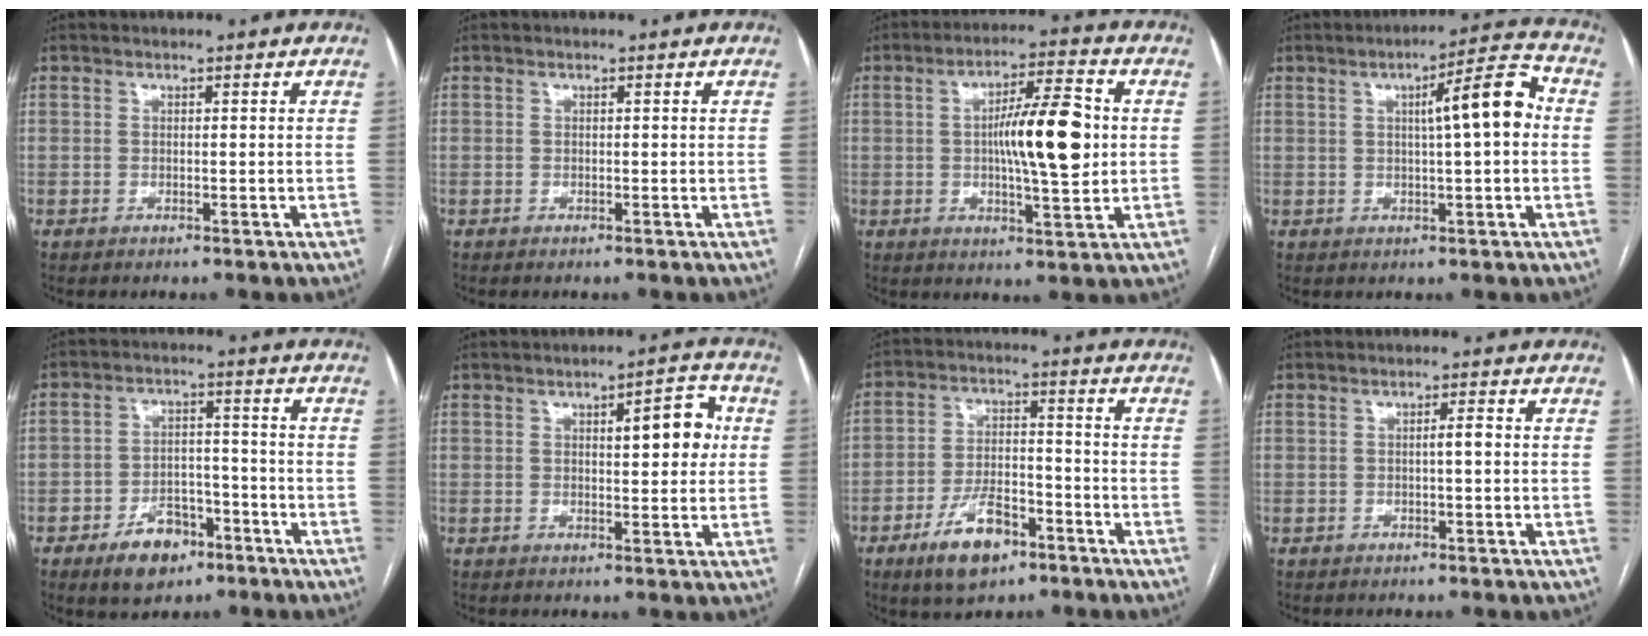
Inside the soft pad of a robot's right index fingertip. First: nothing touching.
{"total": 0.0}
{"total": 11.5, "force": [0.6, 2.0, 11.3], "torque": [-0.185, 0.012, 0.010]}
{"total": 8.7, "force": [1.1, 0.9, 8.5], "torque": [-0.123, 0.024, 0.014]}
{"total": 7.8, "force": [-4.7, 4.8, 4.1], "torque": [-0.066, 0.013, -0.068]}
{"total": 6.7, "force": [1.5, 2.0, 6.2], "torque": [-0.079, 0.014, 0.021]}
{"total": 9.6, "force": [-5.6, 4.6, 6.3], "torque": [-0.118, 0.008, -0.092]}
{"total": 1.4, "force": [-0.1, 0.1, 1.4], "torque": [-0.021, 0.004, 0.000]}